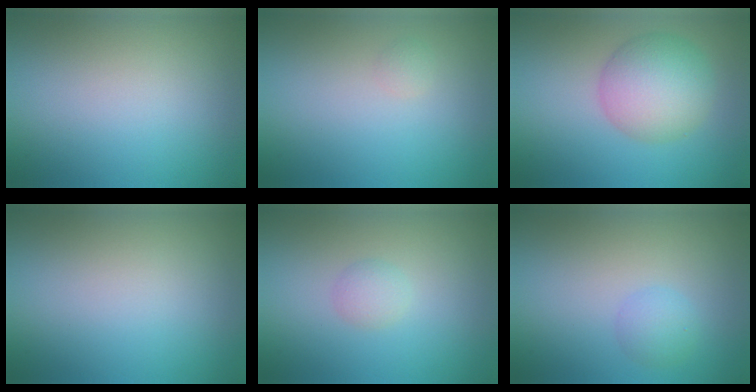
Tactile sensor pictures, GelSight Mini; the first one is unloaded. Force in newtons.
{"total": 0.6, "press": 0.6, "slide": 0.0}
{"total": 6.2, "press": 6.1, "slide": 0.3}
{"total": 0.0}
{"total": 1.3, "press": 1.3, "slide": 0.1}
{"total": 1.8, "press": 1.7, "slide": 0.2}